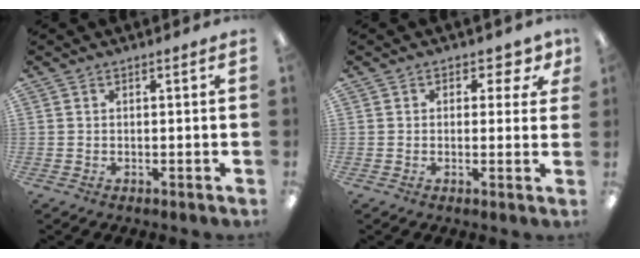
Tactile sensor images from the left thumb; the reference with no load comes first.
{"total": 3.6, "force": [1.3, 2.6, 2.1], "torque": [-0.019, 0.001, 0.018]}